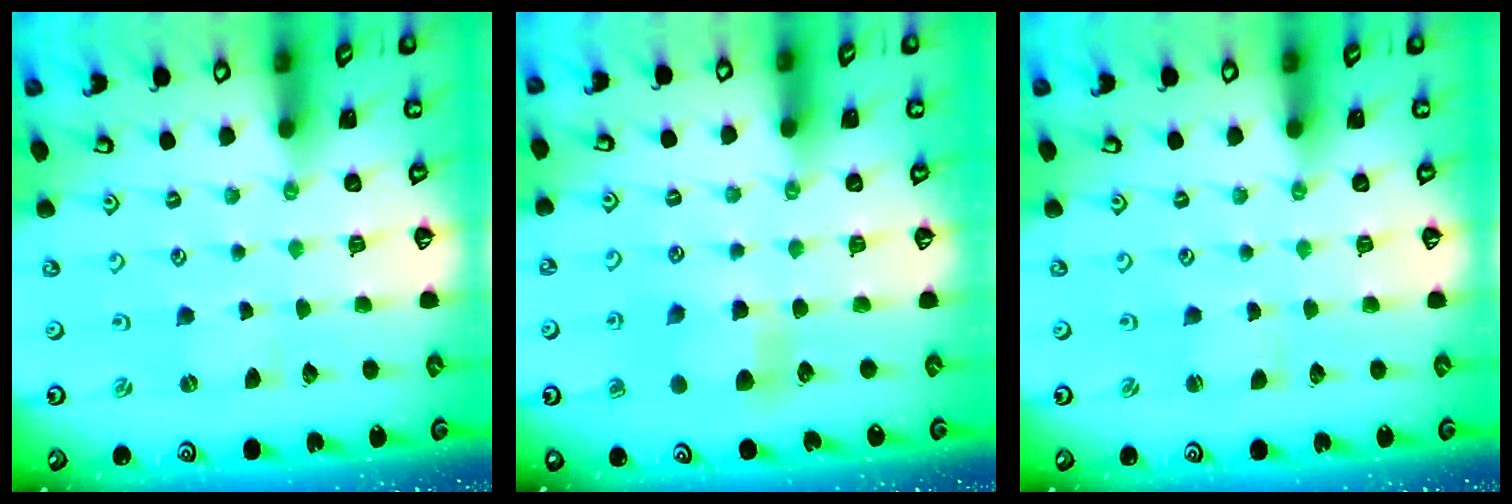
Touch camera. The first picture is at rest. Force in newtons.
{"total": 6.3, "press": 6.3, "slide": 0.2}
{"total": 1.5, "press": 1.5, "slide": 0.0}